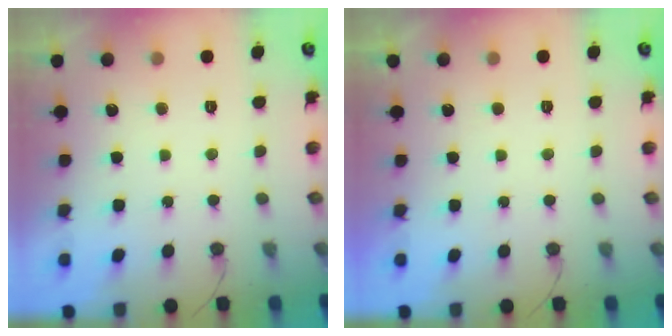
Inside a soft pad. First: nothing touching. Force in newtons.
{"total": 0.0}